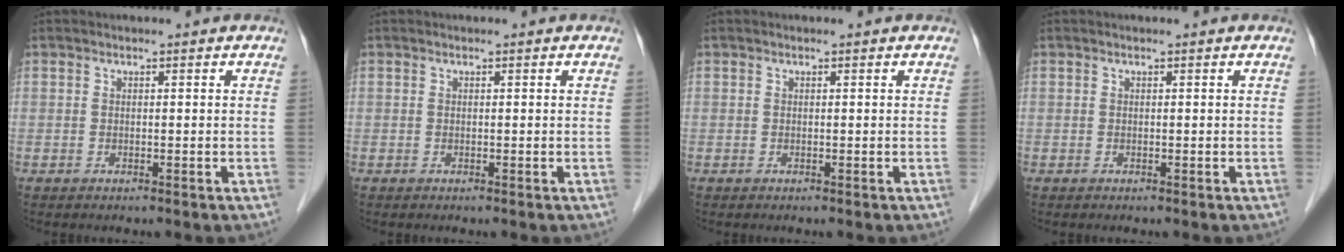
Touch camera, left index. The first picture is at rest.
{"total": 0.0}
{"total": 0.0}
{"total": 0.0}